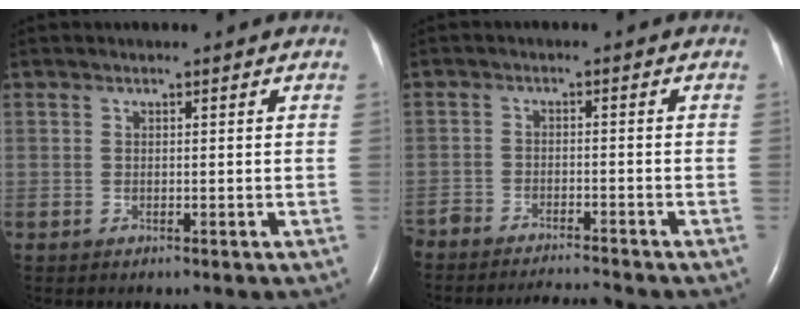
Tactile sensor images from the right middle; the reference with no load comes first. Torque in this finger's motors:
{"motor_torque": [-0.21, -0.16, 0.04, -0.01]}